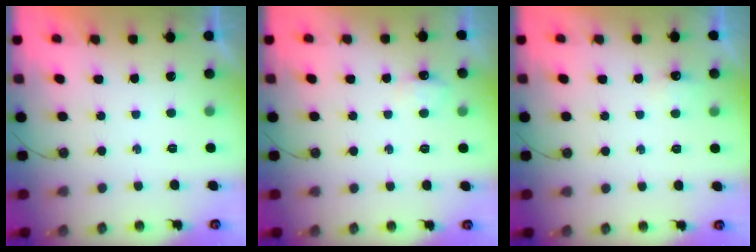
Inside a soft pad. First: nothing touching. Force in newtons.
{"total": 5.3, "press": 5.2, "slide": 1.0}
{"total": 3.9, "press": 3.9, "slide": 0.7}